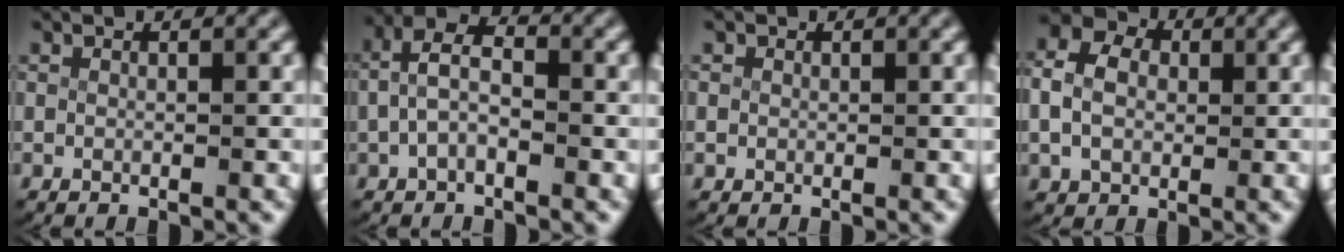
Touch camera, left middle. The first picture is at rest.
{"total": 3.9, "force": [0.0, 2.3, 3.2], "torque": [-0.057, -0.003, -0.003]}
{"total": 1.3, "force": [0.1, 1.2, 0.2], "torque": [-0.016, -0.009, 0.006]}
{"total": 6.8, "force": [0.9, 5.6, 3.7], "torque": [-0.080, 0.009, 0.007]}